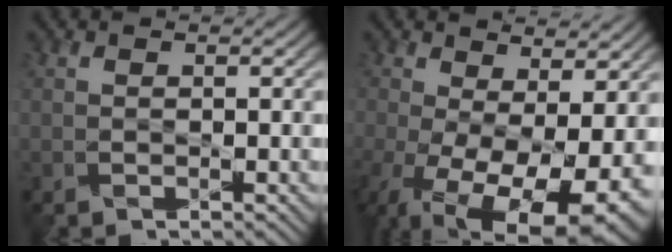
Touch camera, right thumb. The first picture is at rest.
{"total": 16.1, "force": [-4.6, 8.4, 13.0], "torque": [-0.250, -0.065, -0.030]}